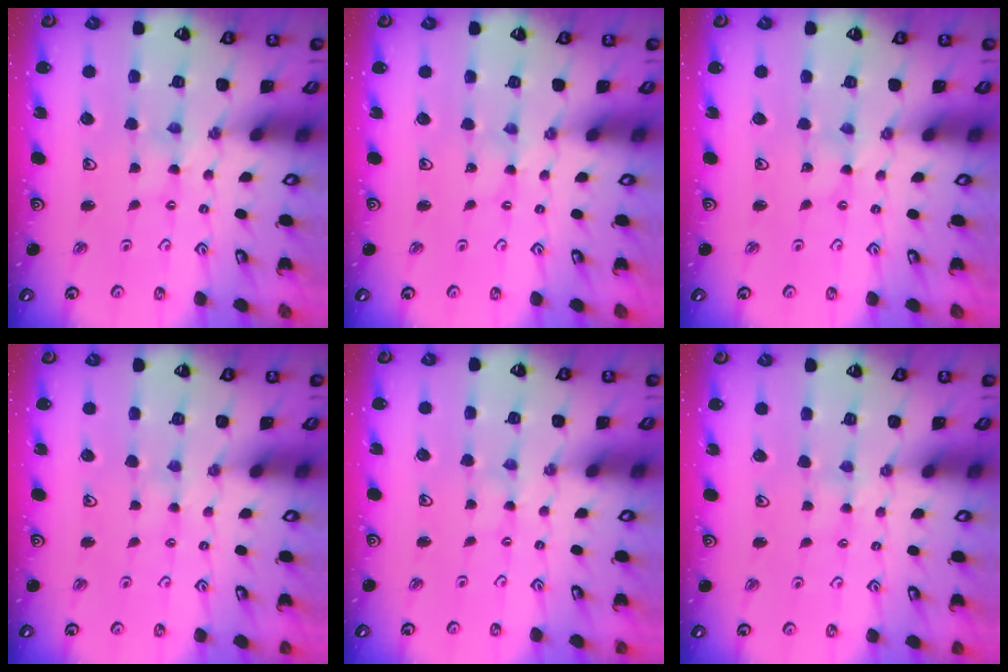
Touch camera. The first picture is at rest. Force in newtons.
{"total": 0.0}
{"total": 0.0}
{"total": 2.1, "press": 2.1, "slide": 0.3}
{"total": 0.0}
{"total": 2.5, "press": 2.4, "slide": 0.5}